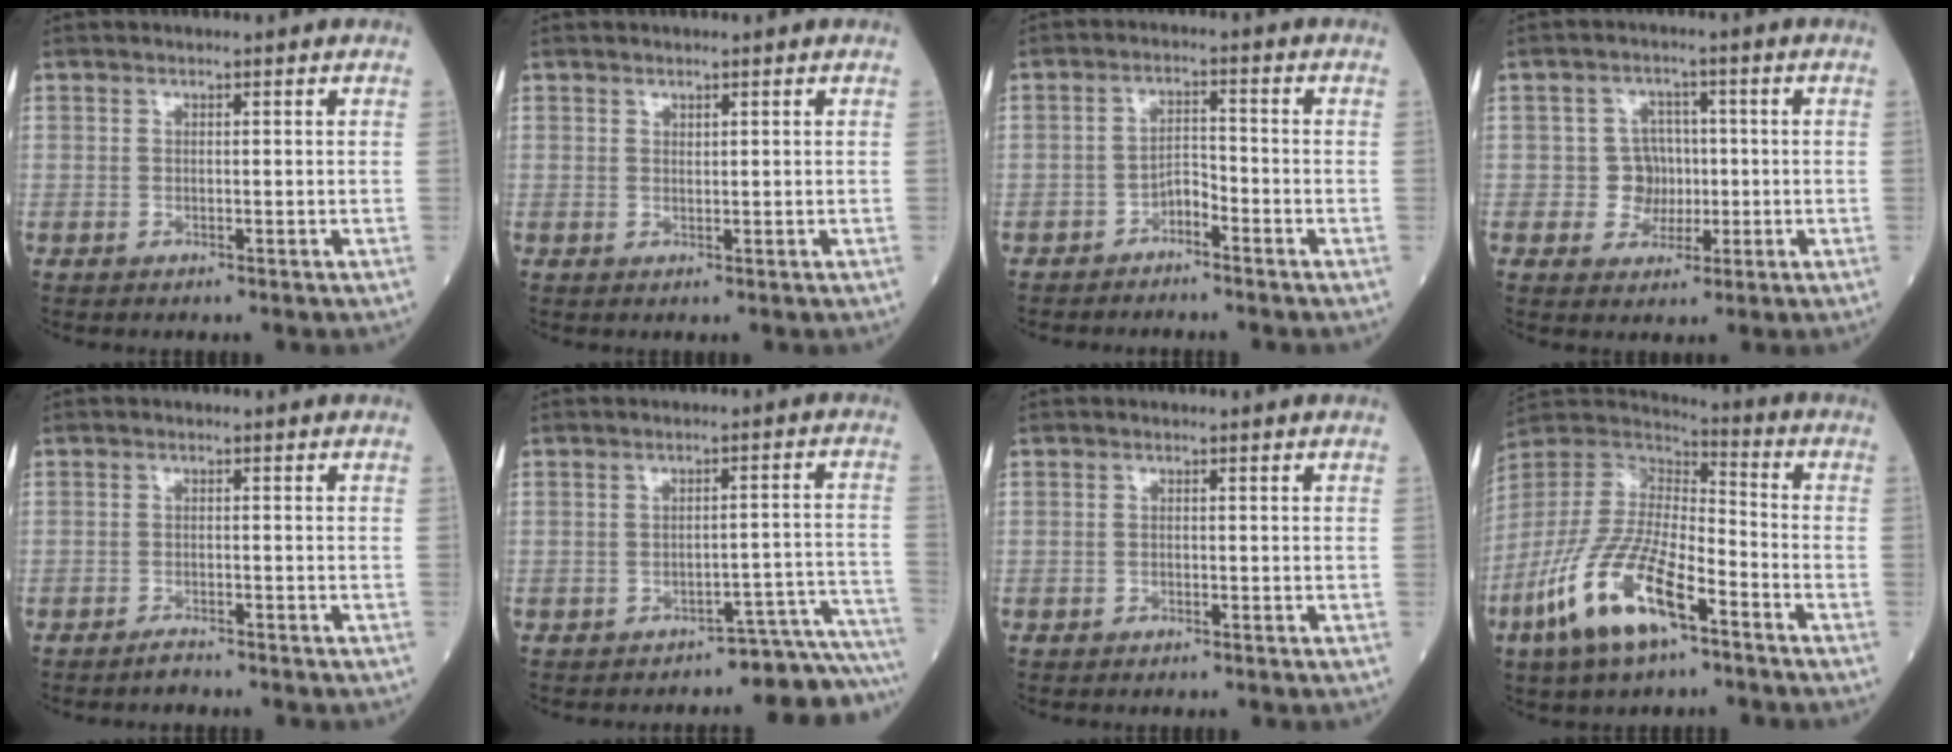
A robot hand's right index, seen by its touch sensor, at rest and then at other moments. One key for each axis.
{"total": 0.8, "fx": 0.4, "fy": 0.6, "fz": 0.5, "tx": -0.016, "ty": 0.005, "tz": 0.011}
{"total": 3.6, "fx": -2.6, "fy": 1.5, "fz": 1.9, "tx": -0.044, "ty": 0.009, "tz": -0.047}
{"total": 5.0, "fx": -0.6, "fy": 4.7, "fz": 1.6, "tx": -0.028, "ty": 0.015, "tz": -0.004}
{"total": 2.3, "fx": -2.1, "fy": 0.6, "fz": 0.8, "tx": -0.024, "ty": -0.003, "tz": -0.033}
{"total": 12.1, "fx": -11.8, "fy": 1.4, "fz": 2.3, "tx": 0.001, "ty": 0.055, "tz": -0.140}
{"total": 0.8, "fx": -0.4, "fy": 0.6, "fz": 0.3, "tx": -0.014, "ty": 0.002, "tz": -0.007}
{"total": 17.9, "fx": -9.1, "fy": 5.9, "fz": 14.2, "tx": -0.315, "ty": -0.020, "tz": -0.172}